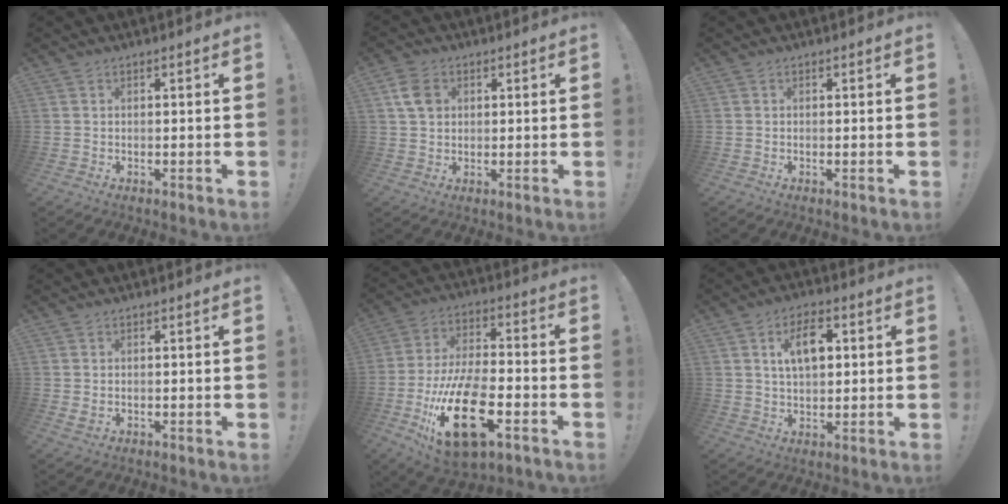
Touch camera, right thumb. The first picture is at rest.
{"total": 6.3, "force": [1.9, 5.0, 3.4], "torque": [-0.047, 0.007, 0.038]}
{"total": 0.0}
{"total": 0.9, "force": [0.4, 0.6, 0.4], "torque": [-0.009, 0.003, 0.008]}
{"total": 23.0, "force": [-9.0, 11.0, 18.1], "torque": [-0.362, 0.044, -0.140]}
{"total": 8.9, "force": [2.6, 5.0, 6.8], "torque": [-0.097, 0.000, 0.042]}